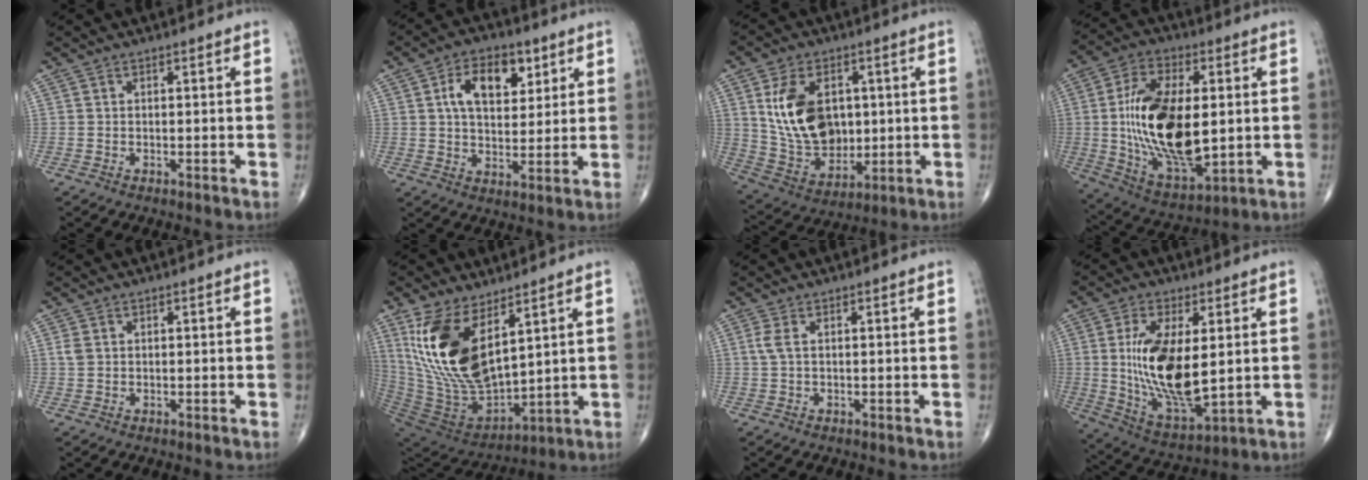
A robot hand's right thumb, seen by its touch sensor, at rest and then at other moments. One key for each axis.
{"total": 11.1, "fx": 4.1, "fy": 6.6, "fz": 8.0, "tx": -0.102, "ty": -0.008, "tz": 0.067}
{"total": 16.0, "fx": 3.1, "fy": 10.9, "fz": 11.3, "tx": -0.173, "ty": -0.014, "tz": 0.073}
{"total": 22.5, "fx": 0.8, "fy": 11.3, "fz": 19.5, "tx": -0.351, "ty": -0.014, "tz": 0.025}
{"total": 1.5, "fx": 0.4, "fy": 1.1, "fz": 0.9, "tx": -0.023, "ty": 0.003, "tz": 0.010}
{"total": 20.1, "fx": 8.1, "fy": 9.6, "fz": 15.7, "tx": -0.298, "ty": -0.051, "tz": 0.175}
{"total": 1.8, "fx": 0.4, "fy": 0.6, "fz": 1.7, "tx": -0.052, "ty": 0.007, "tz": 0.013}
{"total": 17.3, "fx": 1.8, "fy": 7.6, "fz": 15.4, "tx": -0.286, "ty": -0.024, "tz": 0.049}